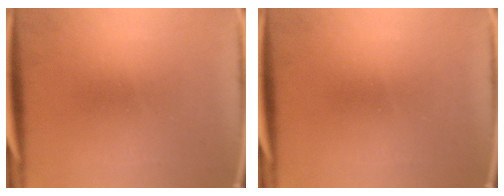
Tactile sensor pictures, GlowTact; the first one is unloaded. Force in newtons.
{"total": 0.0}